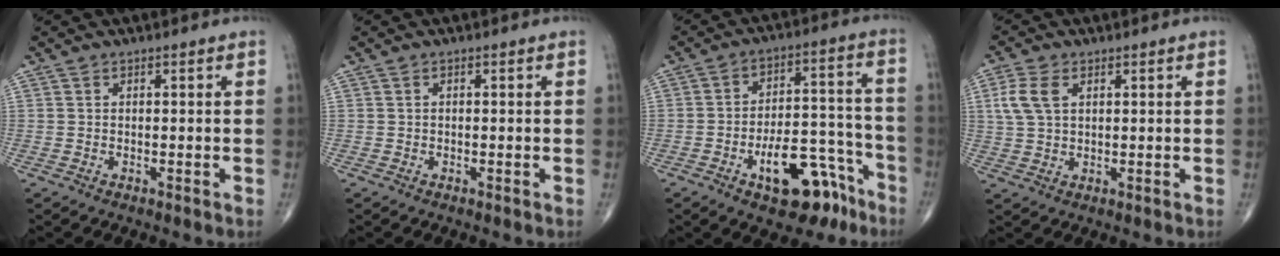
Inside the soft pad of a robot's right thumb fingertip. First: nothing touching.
{"total": 0.0}
{"total": 15.0, "force": [-8.5, 7.0, 10.3], "torque": [-0.120, 0.077, -0.118]}
{"total": 5.8, "force": [1.8, 3.5, 4.2], "torque": [-0.097, 0.007, 0.037]}